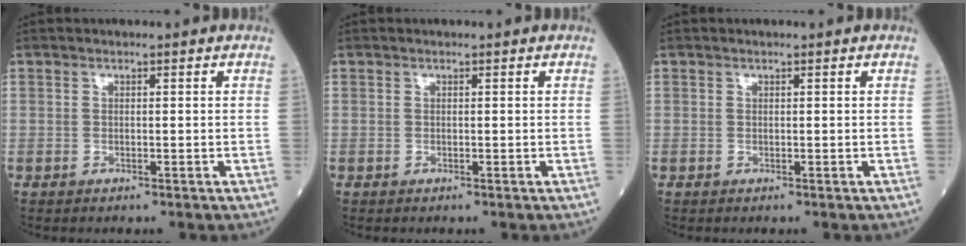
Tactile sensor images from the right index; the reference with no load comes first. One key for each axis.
{"total": 0.0}
{"total": 0.0}